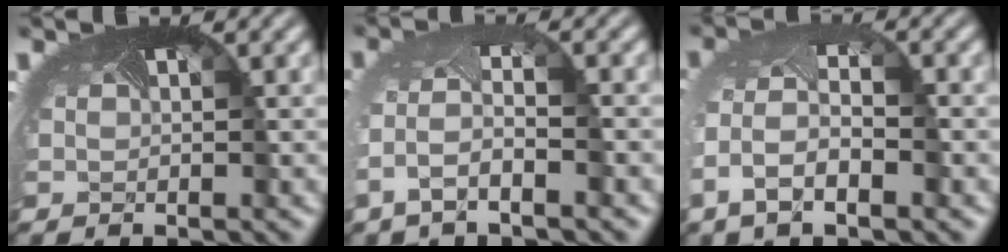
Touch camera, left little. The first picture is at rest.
{"total": 3.3, "force": [-2.0, 0.8, 2.6], "torque": [-0.067, -0.004, -0.041]}
{"total": 5.3, "force": [-2.1, 2.6, 4.2], "torque": [-0.095, -0.008, -0.040]}